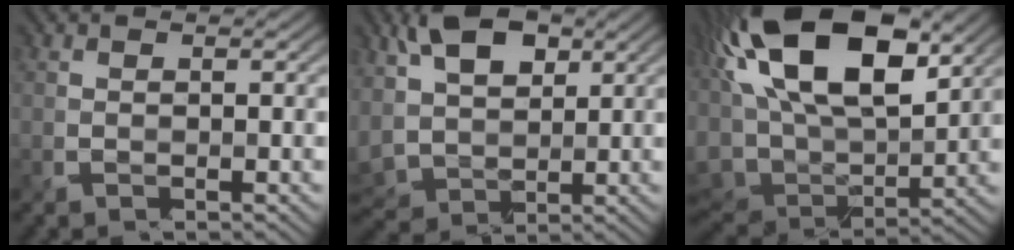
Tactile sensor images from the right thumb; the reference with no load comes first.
{"total": 9.7, "force": [3.5, 5.7, 7.0], "torque": [-0.180, -0.001, 0.079]}
{"total": 19.7, "force": [8.5, 9.7, 14.9], "torque": [-0.331, 0.034, 0.146]}